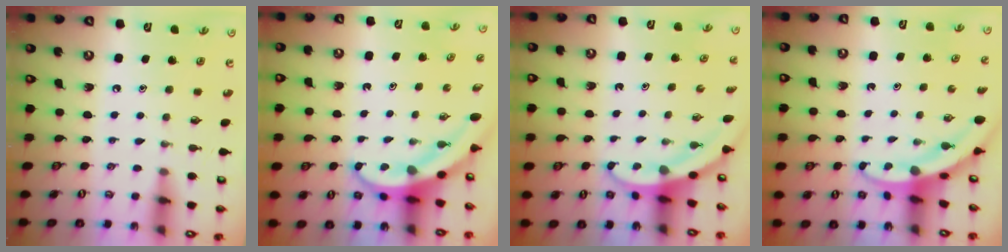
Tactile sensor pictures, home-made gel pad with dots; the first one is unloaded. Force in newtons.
{"total": 5.3, "press": 5.3, "slide": 0.5}
{"total": 3.2, "press": 3.2, "slide": 0.1}
{"total": 3.2, "press": 3.1, "slide": 0.3}